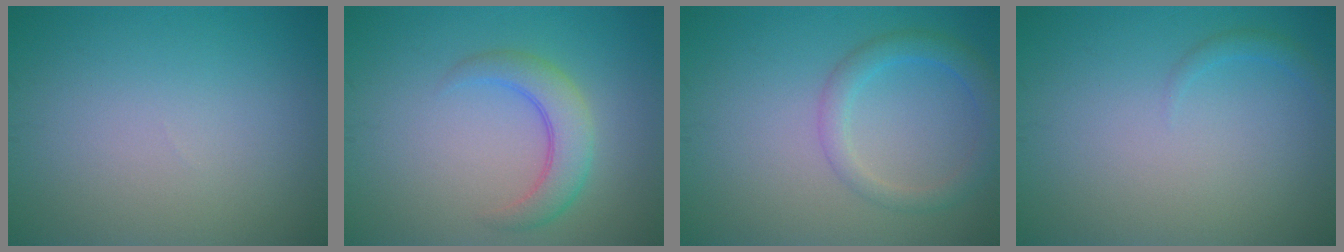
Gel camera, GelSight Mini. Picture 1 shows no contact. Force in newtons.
{"total": 3.6, "press": 3.6, "slide": 0.2}
{"total": 2.8, "press": 2.8, "slide": 0.2}
{"total": 0.9, "press": 0.9, "slide": 0.1}